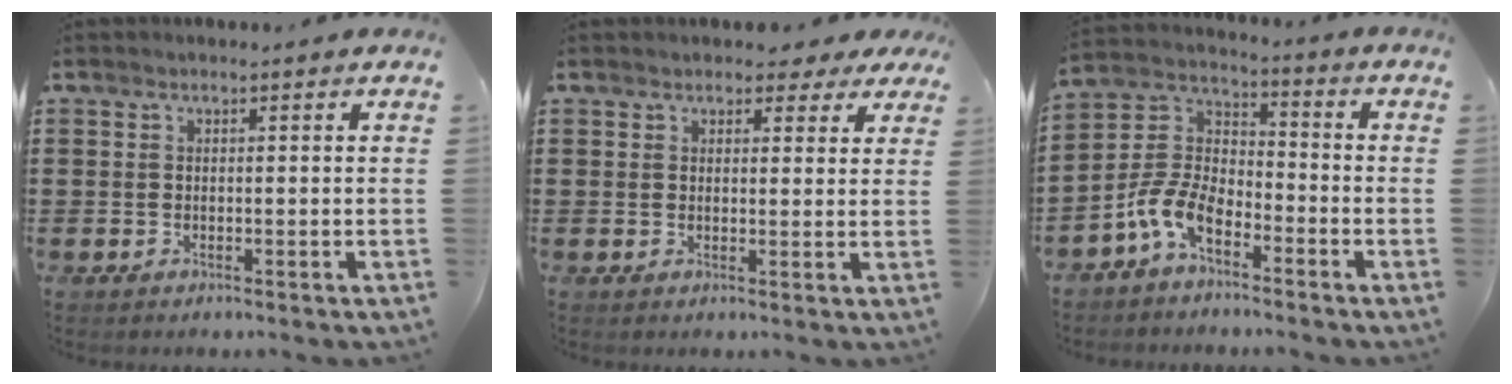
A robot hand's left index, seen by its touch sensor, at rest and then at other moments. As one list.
[{"total": 2.6, "force": [2.0, 1.4, 1.0], "torque": [-0.011, 0.002, 0.033]}, {"total": 8.9, "force": [-5.9, 3.8, 5.4], "torque": [-0.146, 0.000, -0.124]}]